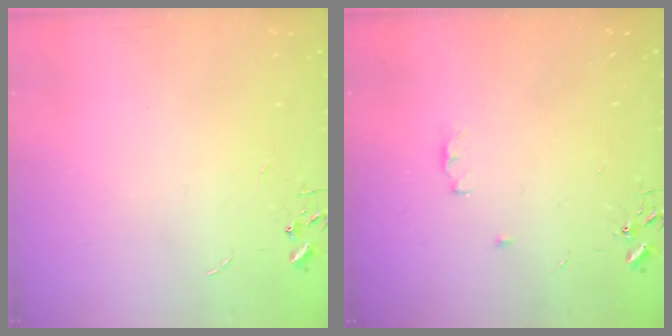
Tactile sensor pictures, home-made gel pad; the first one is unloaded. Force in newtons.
{"total": 4.7, "press": 4.6, "slide": 0.8}